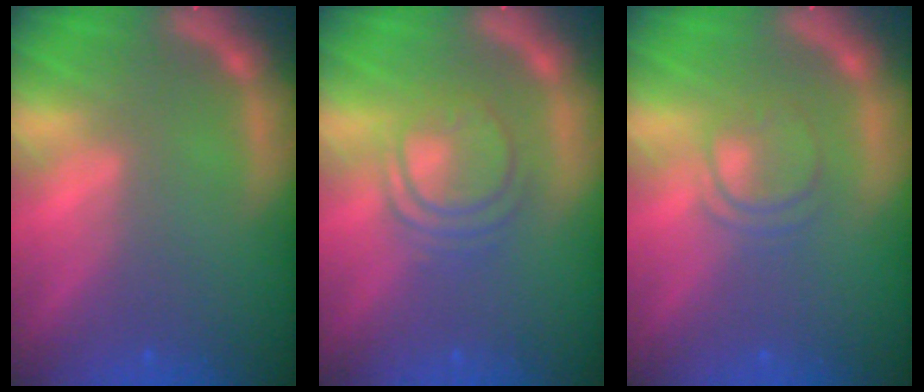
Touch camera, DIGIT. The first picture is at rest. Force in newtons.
{"total": 5.0}
{"total": 3.0}